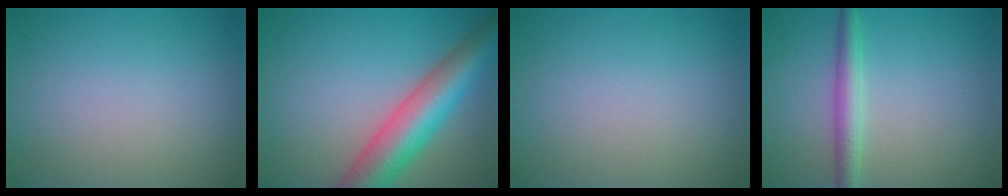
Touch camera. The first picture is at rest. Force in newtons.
{"total": 8.4, "press": 8.4, "slide": 0.4}
{"total": 0.0}
{"total": 2.8, "press": 2.8, "slide": 0.0}